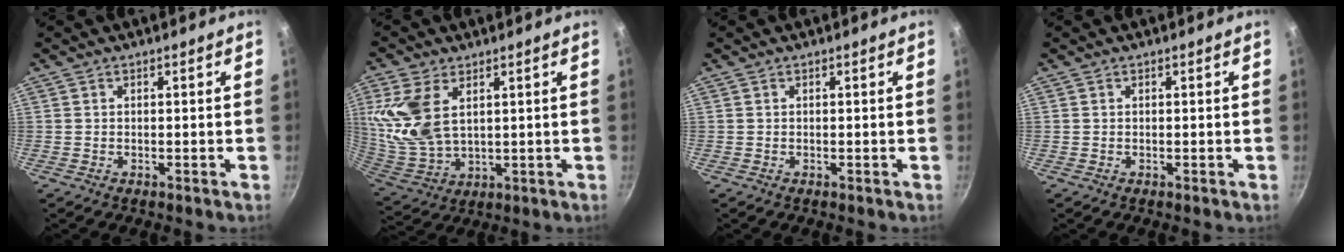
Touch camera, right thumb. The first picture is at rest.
{"total": 13.4, "force": [4.3, 8.0, 9.9], "torque": [-0.203, -0.024, 0.099]}
{"total": 0.0}
{"total": 0.0}